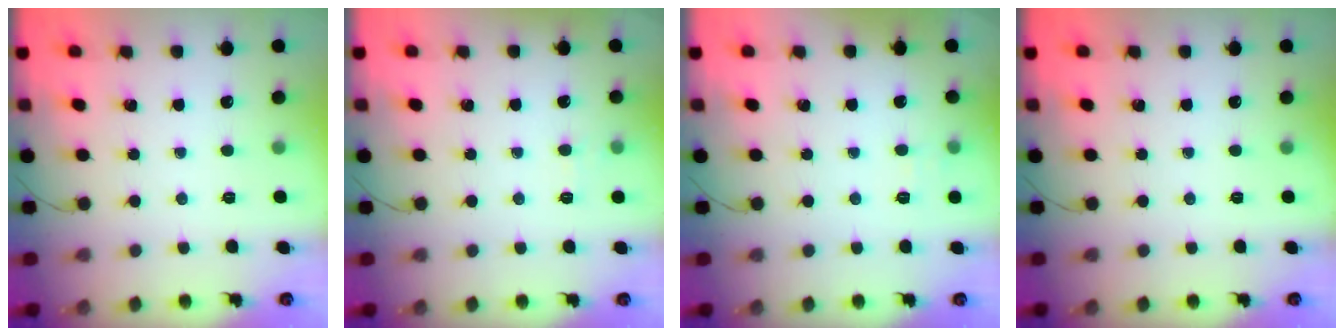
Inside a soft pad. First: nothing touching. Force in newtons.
{"total": 5.4, "press": 5.1, "slide": 1.8}
{"total": 5.5, "press": 5.3, "slide": 1.3}
{"total": 0.0}